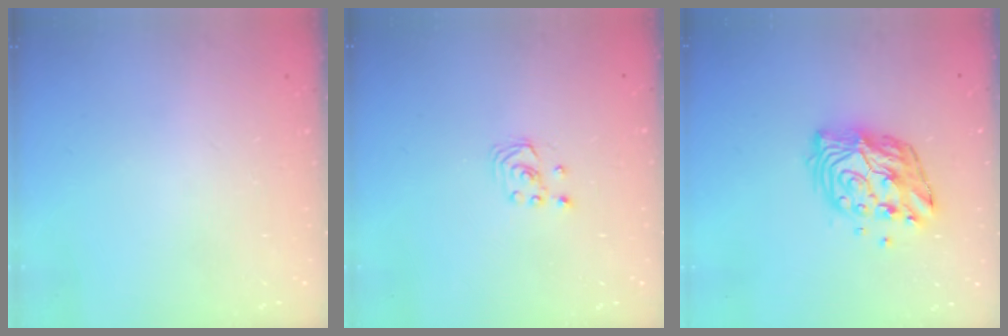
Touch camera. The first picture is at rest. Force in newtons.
{"total": 1.9, "press": 1.9, "slide": 0.2}
{"total": 11.7, "press": 11.7, "slide": 1.1}